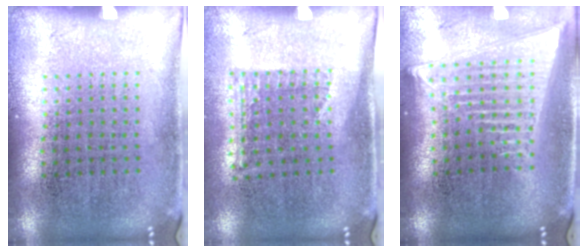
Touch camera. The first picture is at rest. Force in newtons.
{"total": 1.1, "press": 0.9, "slide": 0.6}
{"total": 2.1, "press": 1.8, "slide": 1.1}